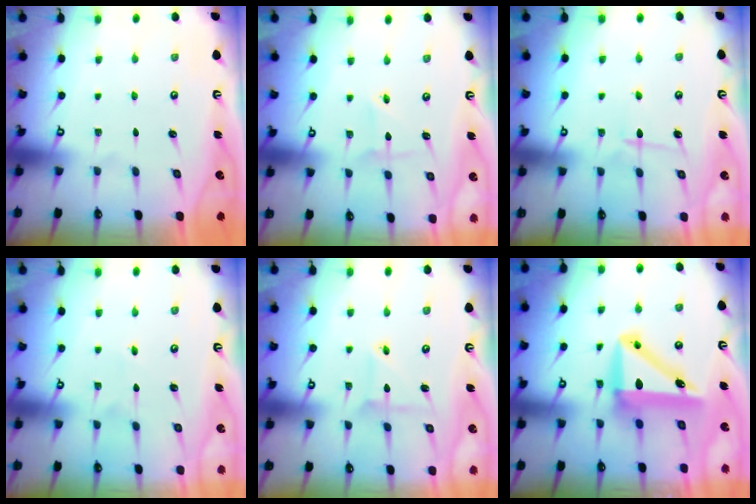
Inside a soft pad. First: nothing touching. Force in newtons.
{"total": 2.6, "press": 2.4, "slide": 0.9}
{"total": 5.6, "press": 5.5, "slide": 0.7}
{"total": 1.4, "press": 1.3, "slide": 0.1}
{"total": 3.9, "press": 3.9, "slide": 0.4}
{"total": 11.6, "press": 11.0, "slide": 3.5}